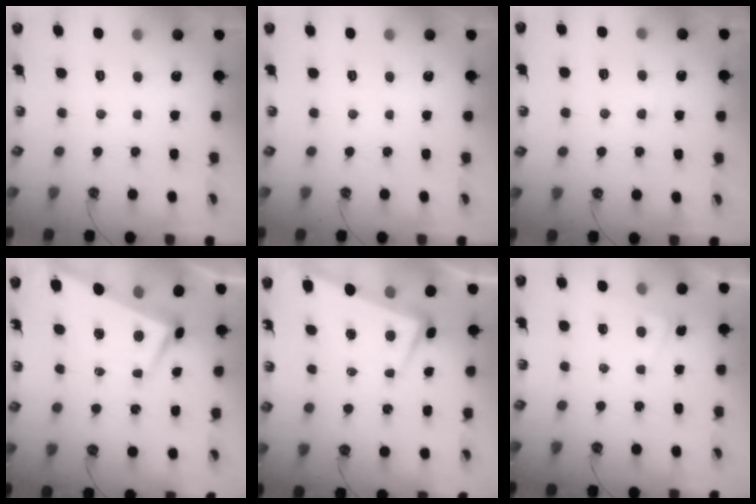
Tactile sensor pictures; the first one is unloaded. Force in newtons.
{"total": 0.0}
{"total": 3.6, "press": 3.6, "slide": 0.5}
{"total": 1.7, "press": 1.4, "slide": 1.0}
{"total": 2.0, "press": 1.8, "slide": 1.0}
{"total": 1.8, "press": 1.8, "slide": 0.3}